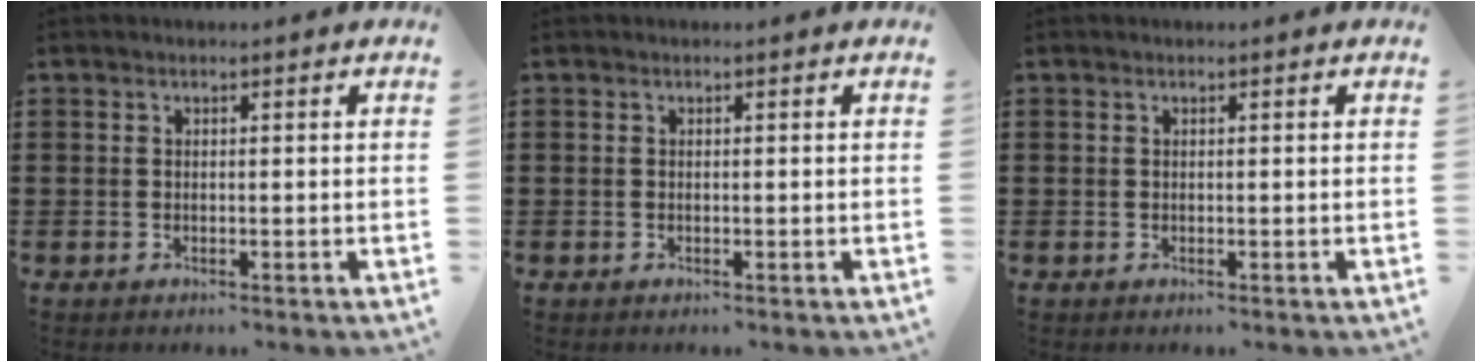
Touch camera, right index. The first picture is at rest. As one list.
[{"total": 0.0}, {"total": 0.0}]